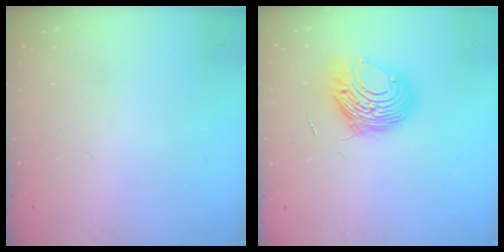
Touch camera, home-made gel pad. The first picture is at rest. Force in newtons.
{"total": 11.1, "press": 11.1, "slide": 0.9}